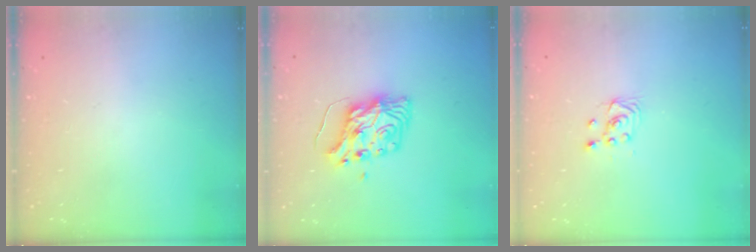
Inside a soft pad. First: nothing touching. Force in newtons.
{"total": 8.9, "press": 8.9, "slide": 0.3}
{"total": 2.5, "press": 2.2, "slide": 1.1}